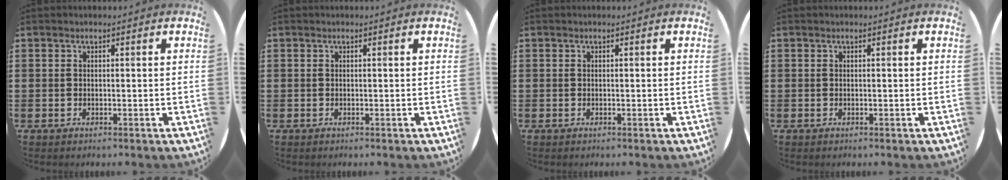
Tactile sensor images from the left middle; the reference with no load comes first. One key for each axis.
{"total": 0.0}
{"total": 0.0}
{"total": 0.0}